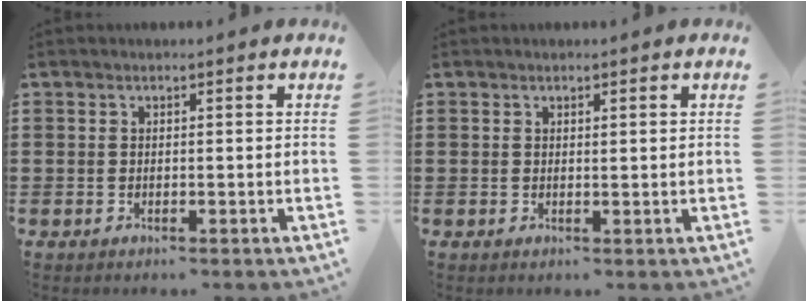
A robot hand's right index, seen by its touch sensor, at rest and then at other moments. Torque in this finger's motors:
{"motor_torque": [-0.17, 0.14, 0.06, 0.00]}